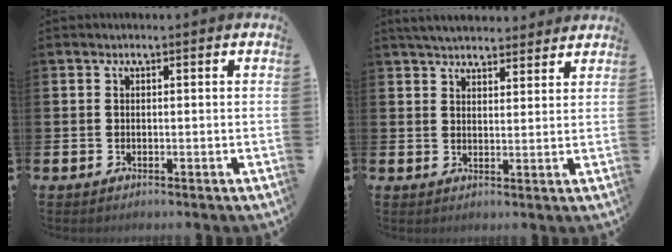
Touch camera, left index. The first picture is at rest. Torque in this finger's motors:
{"motor_torque": [1.07, -1.07, 0.82, 0.15]}